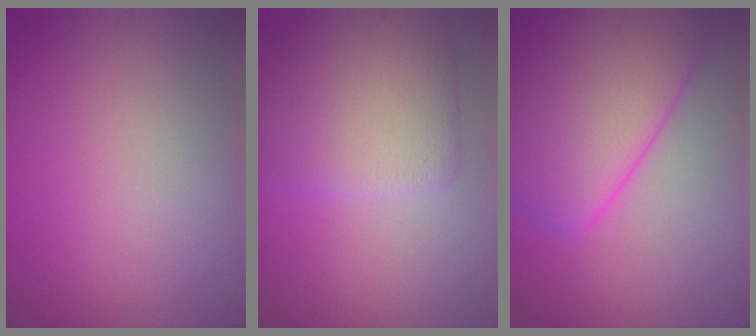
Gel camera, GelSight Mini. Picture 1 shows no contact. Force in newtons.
{"total": 7.2, "press": 7.2, "slide": 0.2}
{"total": 10.6, "press": 10.6, "slide": 0.4}